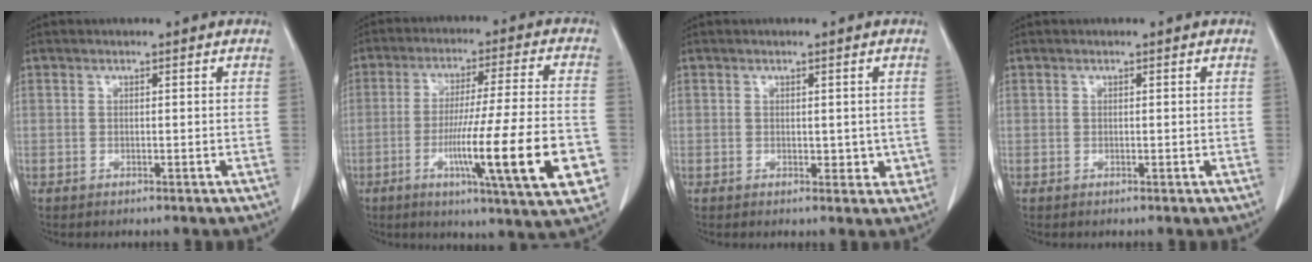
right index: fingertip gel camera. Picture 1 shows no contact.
{"total": 19.4, "force": [-5.9, 0.6, 18.5], "torque": [-0.245, -0.019, -0.086]}
{"total": 2.8, "force": [0.0, 1.9, 2.0], "torque": [-0.012, -0.002, 0.003]}
{"total": 0.0}